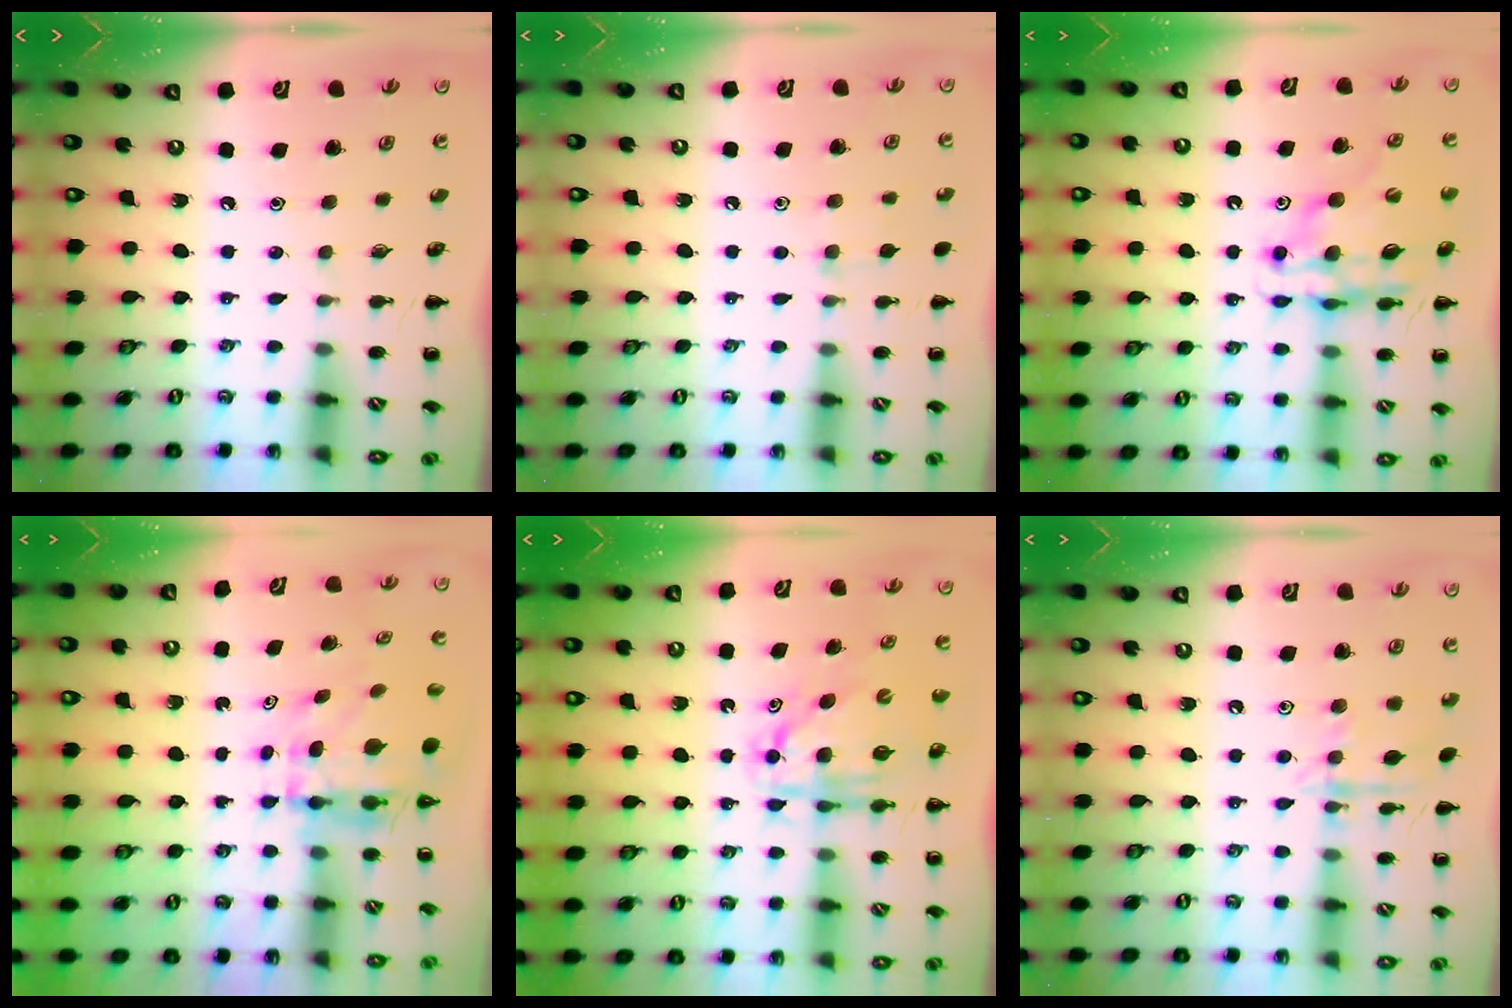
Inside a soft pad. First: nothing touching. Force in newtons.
{"total": 5.8, "press": 5.4, "slide": 2.2}
{"total": 13.2, "press": 12.6, "slide": 3.8}
{"total": 5.1, "press": 5.1, "slide": 0.5}
{"total": 6.9, "press": 6.8, "slide": 1.4}
{"total": 10.0, "press": 10.0, "slide": 0.7}